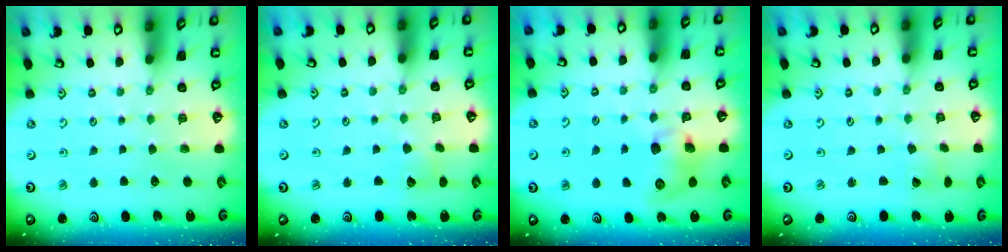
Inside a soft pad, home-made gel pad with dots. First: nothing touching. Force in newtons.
{"total": 5.2, "press": 5.2, "slide": 0.5}
{"total": 9.0, "press": 8.9, "slide": 1.0}
{"total": 2.6, "press": 2.6, "slide": 0.4}